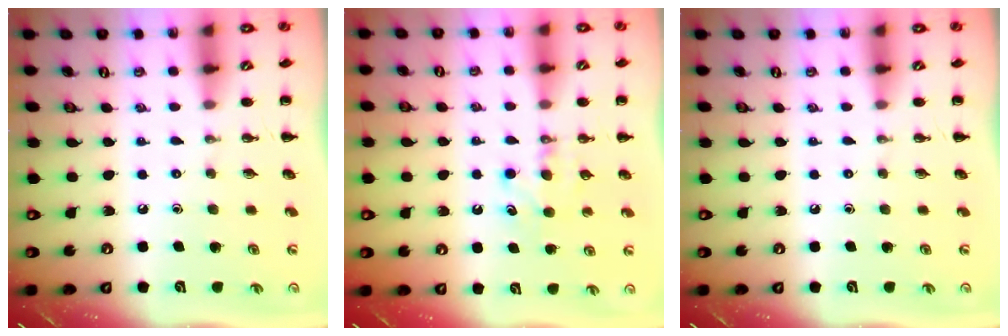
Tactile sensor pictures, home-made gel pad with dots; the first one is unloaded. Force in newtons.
{"total": 5.9, "press": 5.7, "slide": 1.5}
{"total": 0.0}